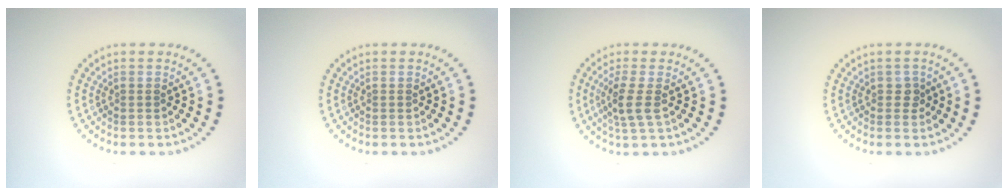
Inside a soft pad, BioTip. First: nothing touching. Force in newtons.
{"total": 0.0}
{"total": 2.5, "press": 2.0, "slide": 1.4}
{"total": 1.0, "press": 0.9, "slide": 0.4}